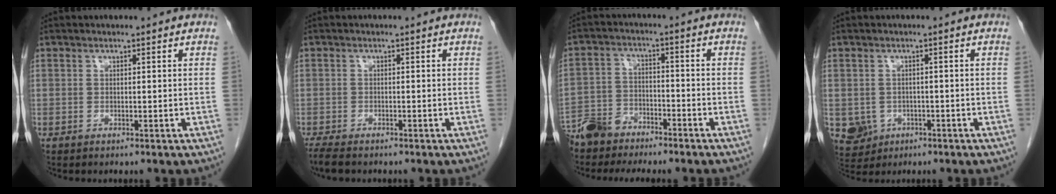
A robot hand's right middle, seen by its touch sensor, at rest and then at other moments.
{"total": 3.4, "force": [-2.8, 0.9, 1.7], "torque": [-0.034, -0.011, -0.043]}
{"total": 5.8, "force": [-5.2, 2.1, 1.4], "torque": [-0.032, -0.009, -0.102]}
{"total": 6.3, "force": [-2.2, 5.8, 1.3], "torque": [-0.035, 0.002, -0.025]}